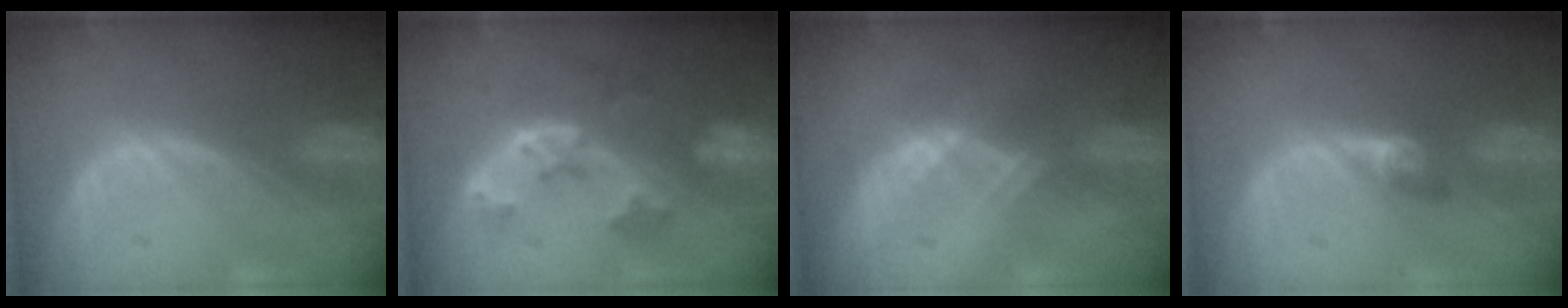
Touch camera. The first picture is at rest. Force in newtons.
{"total": 6.1, "press": 5.5, "slide": 2.7}
{"total": 1.9, "press": 1.9, "slide": 0.3}
{"total": 2.9, "press": 2.4, "slide": 1.5}